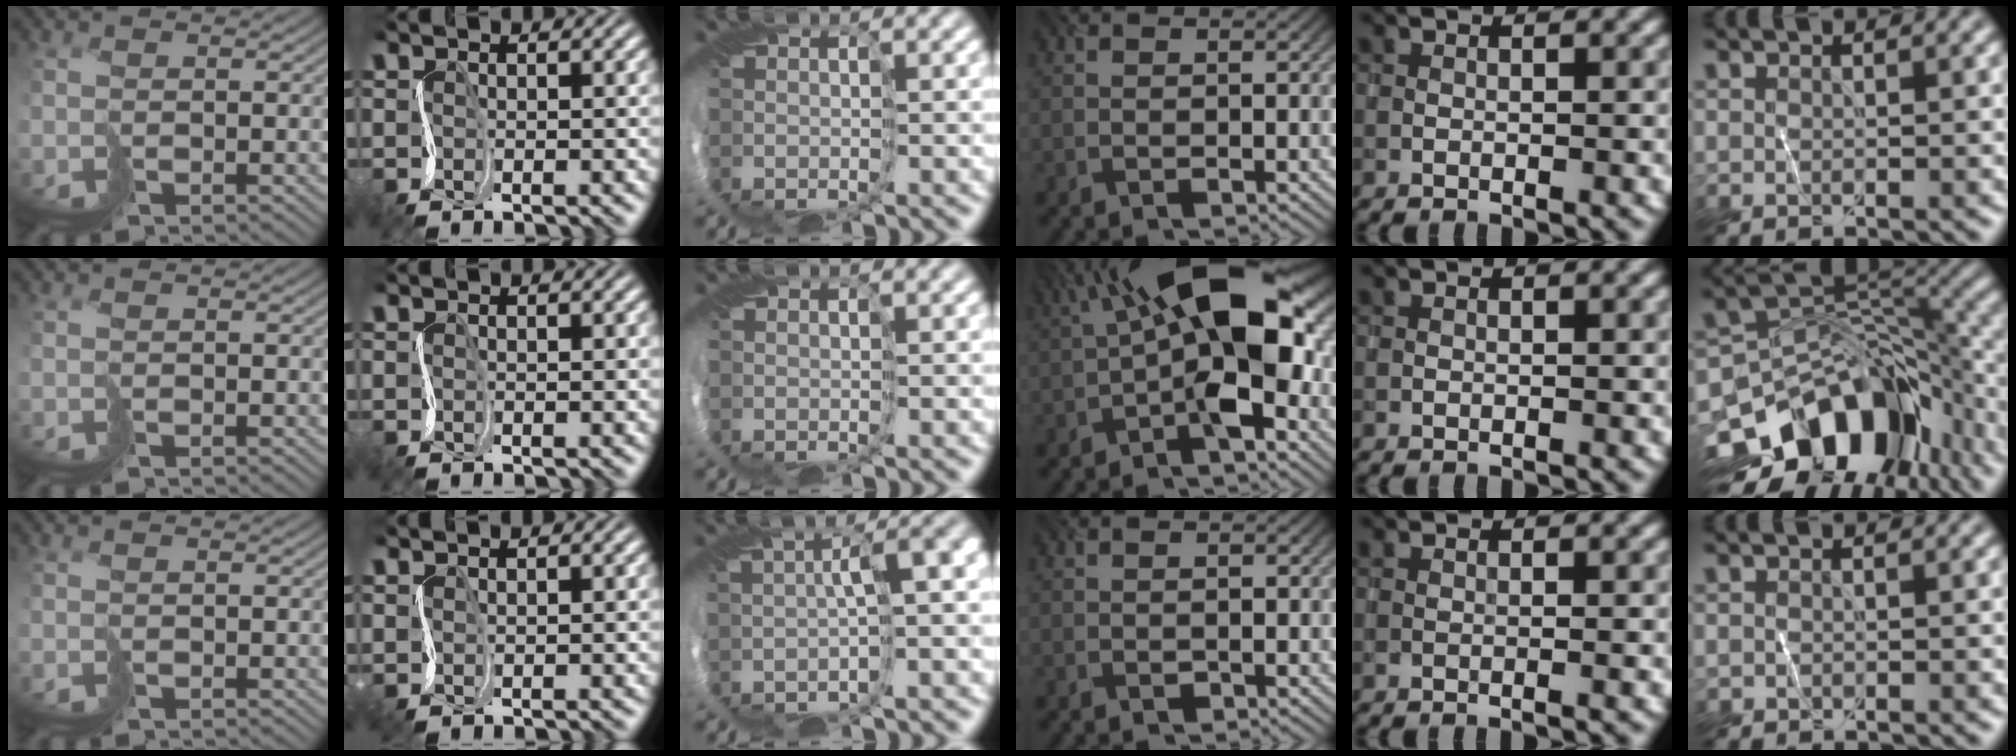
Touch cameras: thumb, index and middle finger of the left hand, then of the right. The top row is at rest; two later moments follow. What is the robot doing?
{"motion": "cut", "object": "paper"}